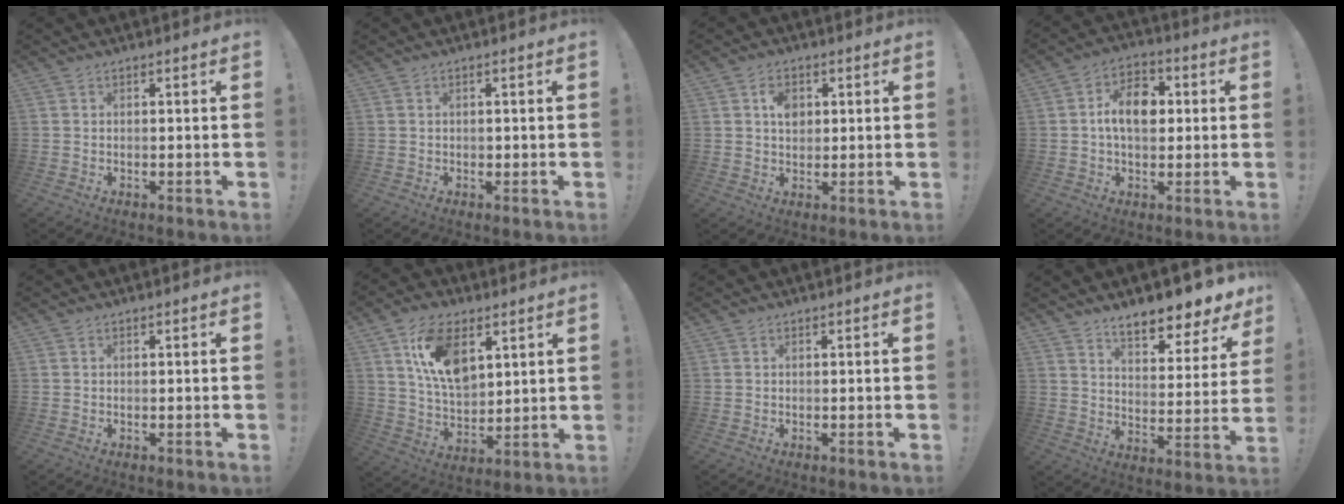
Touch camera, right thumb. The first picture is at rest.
{"total": 0.7, "force": [-0.1, 0.7, 0.1], "torque": [-0.002, 0.002, -0.002]}
{"total": 5.2, "force": [1.5, 3.9, 3.1], "torque": [-0.037, -0.001, 0.022]}
{"total": 11.1, "force": [1.1, 7.3, 8.3], "torque": [-0.124, 0.007, 0.019]}
{"total": 0.0}
{"total": 15.5, "force": [7.2, 9.3, 10.2], "torque": [-0.171, -0.022, 0.132]}
{"total": 0.0}
{"total": 10.3, "force": [8.4, 2.8, 5.1], "torque": [-0.071, -0.073, 0.144]}